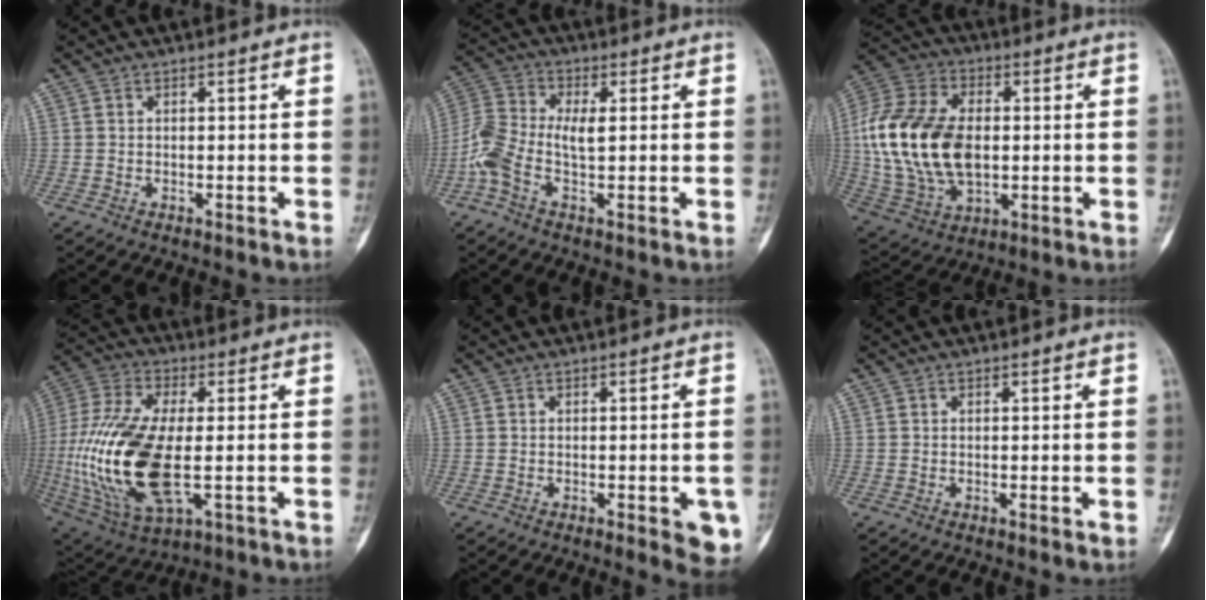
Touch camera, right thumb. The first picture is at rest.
{"total": 8.2, "force": [-0.9, 3.7, 7.3], "torque": [-0.175, 0.025, -0.024]}
{"total": 22.5, "force": [0.6, 14.0, 17.5], "torque": [-0.354, 0.002, 0.019]}
{"total": 22.8, "force": [-2.6, 10.0, 20.3], "torque": [-0.452, -0.008, -0.032]}
{"total": 6.8, "force": [-2.3, 2.2, 6.0], "torque": [-0.054, -0.003, -0.022]}
{"total": 0.5, "force": [0.0, 0.3, 0.4], "torque": [-0.008, -0.002, 0.002]}